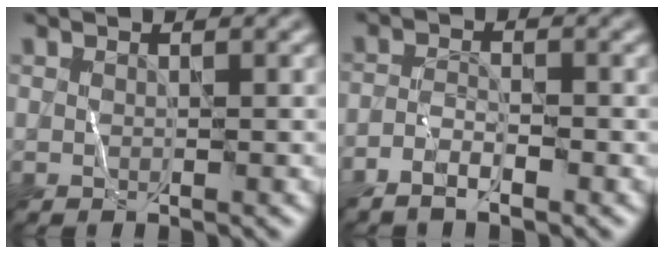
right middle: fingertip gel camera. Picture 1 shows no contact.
{"total": 1.7, "force": [-1.4, 0.2, 1.0], "torque": [-0.023, 0.005, -0.032]}